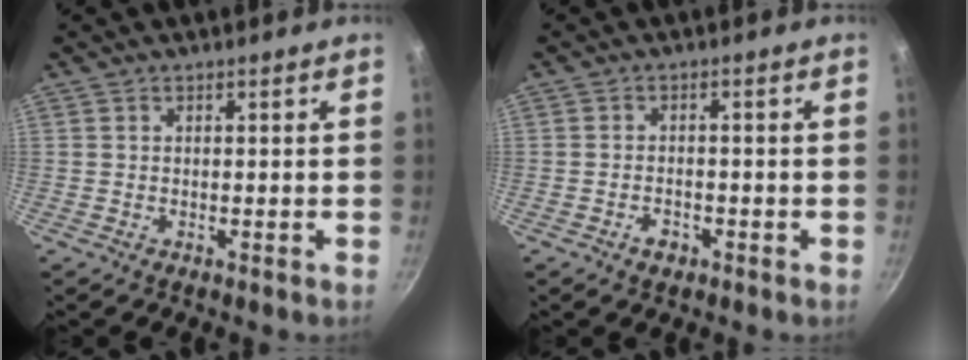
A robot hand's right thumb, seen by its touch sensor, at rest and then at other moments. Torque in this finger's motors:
{"motor_torque": [0.09, 0.84, -0.19, 0.11, 0.00]}